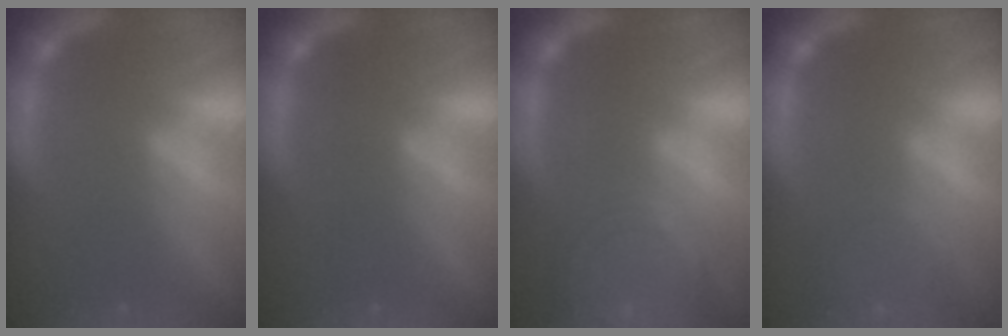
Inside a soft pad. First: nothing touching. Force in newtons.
{"total": 0.0}
{"total": 10.0}
{"total": 5.5}